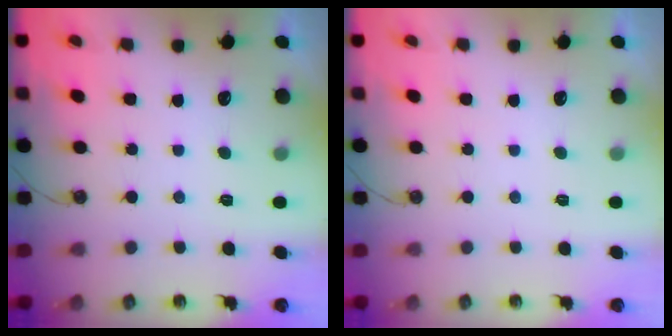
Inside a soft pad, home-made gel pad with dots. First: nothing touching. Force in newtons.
{"total": 0.0}